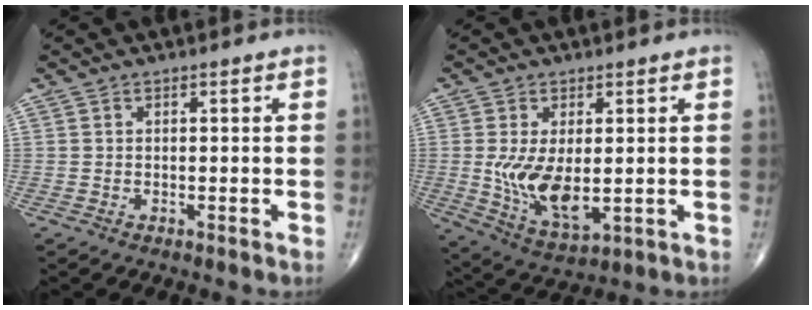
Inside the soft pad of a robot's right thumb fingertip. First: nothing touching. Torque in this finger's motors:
{"motor_torque": [1.85, 1.07, 0.78, -0.46, 0.34]}